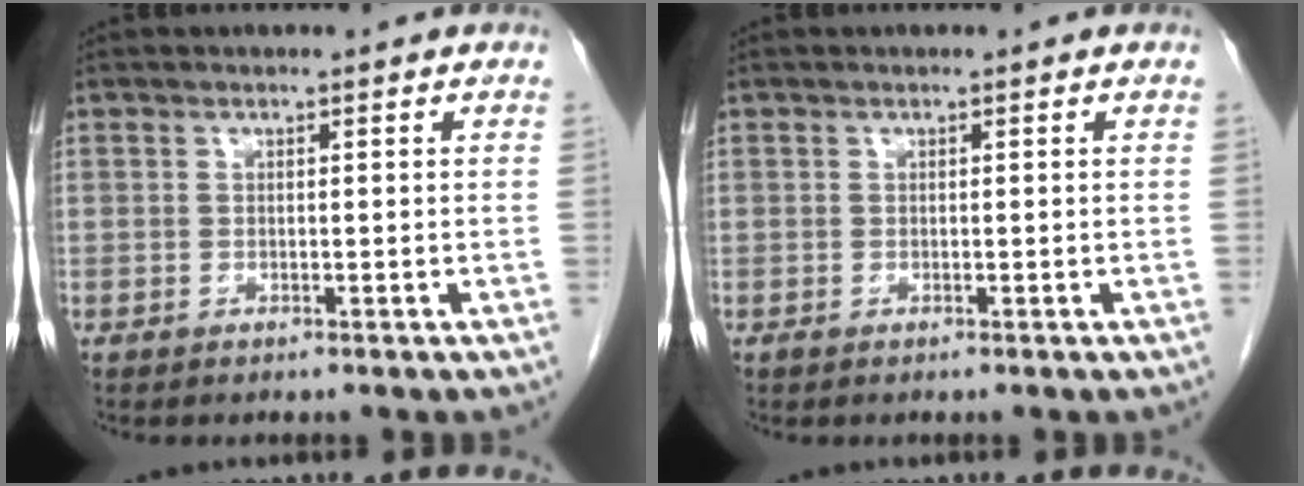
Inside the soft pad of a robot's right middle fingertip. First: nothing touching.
{"total": 0.0}